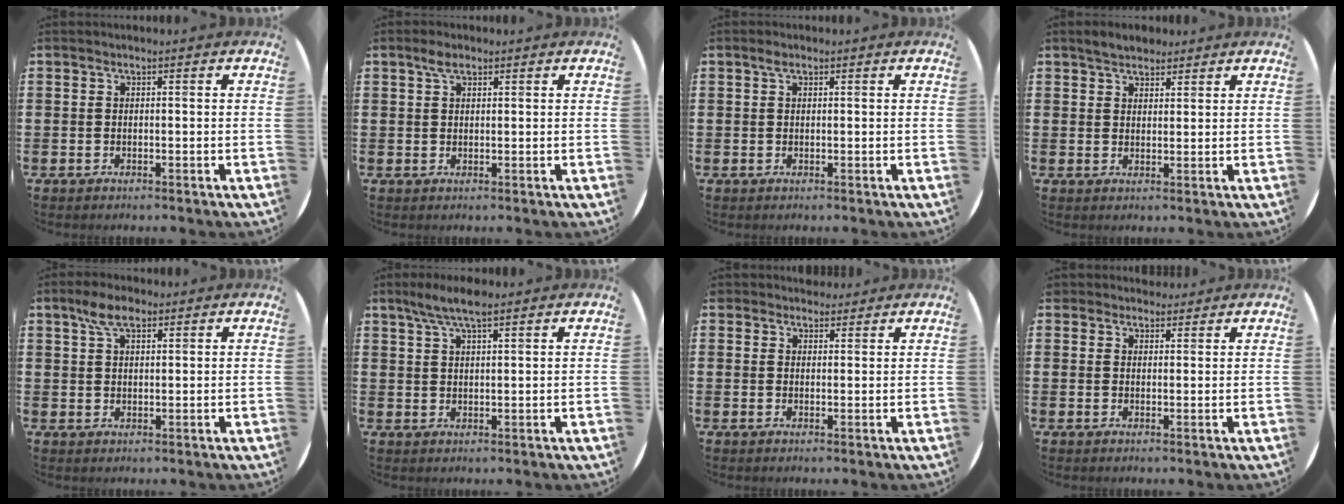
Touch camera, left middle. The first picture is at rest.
{"total": 2.2, "force": [1.4, 1.0, 1.3], "torque": [-0.021, 0.003, 0.024]}
{"total": 1.0, "force": [0.6, 0.6, 0.6], "torque": [-0.006, 0.003, 0.008]}
{"total": 2.8, "force": [2.6, 1.0, 0.5], "torque": [-0.006, 0.003, 0.048]}
{"total": 4.6, "force": [3.1, 2.0, 2.7], "torque": [-0.051, 0.005, 0.054]}
{"total": 5.0, "force": [3.8, 1.1, 3.0], "torque": [-0.067, 0.001, 0.067]}
{"total": 2.4, "force": [2.2, 0.8, -0.1], "torque": [0.005, -0.005, 0.042]}
{"total": 2.4, "force": [2.2, 0.8, -0.1], "torque": [0.005, -0.004, 0.041]}